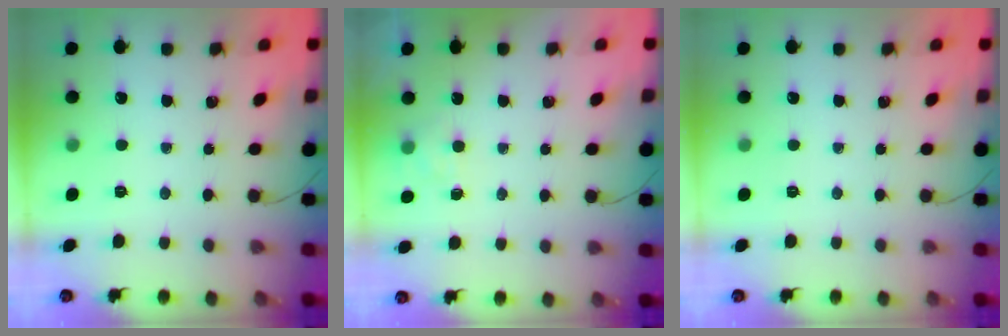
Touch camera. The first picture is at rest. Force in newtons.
{"total": 4.4, "press": 4.2, "slide": 1.4}
{"total": 0.0}